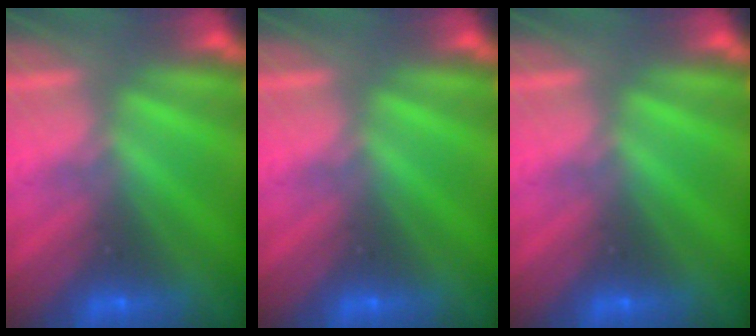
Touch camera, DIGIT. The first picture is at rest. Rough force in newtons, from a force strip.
{"total": 0.0}
{"total": 0.0}